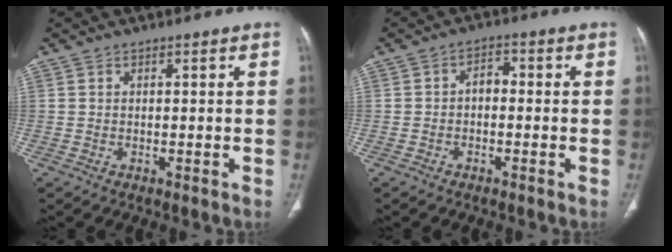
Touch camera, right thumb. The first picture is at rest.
{"total": 2.9, "force": [-0.6, 1.9, 2.1], "torque": [-0.021, 0.016, -0.018]}